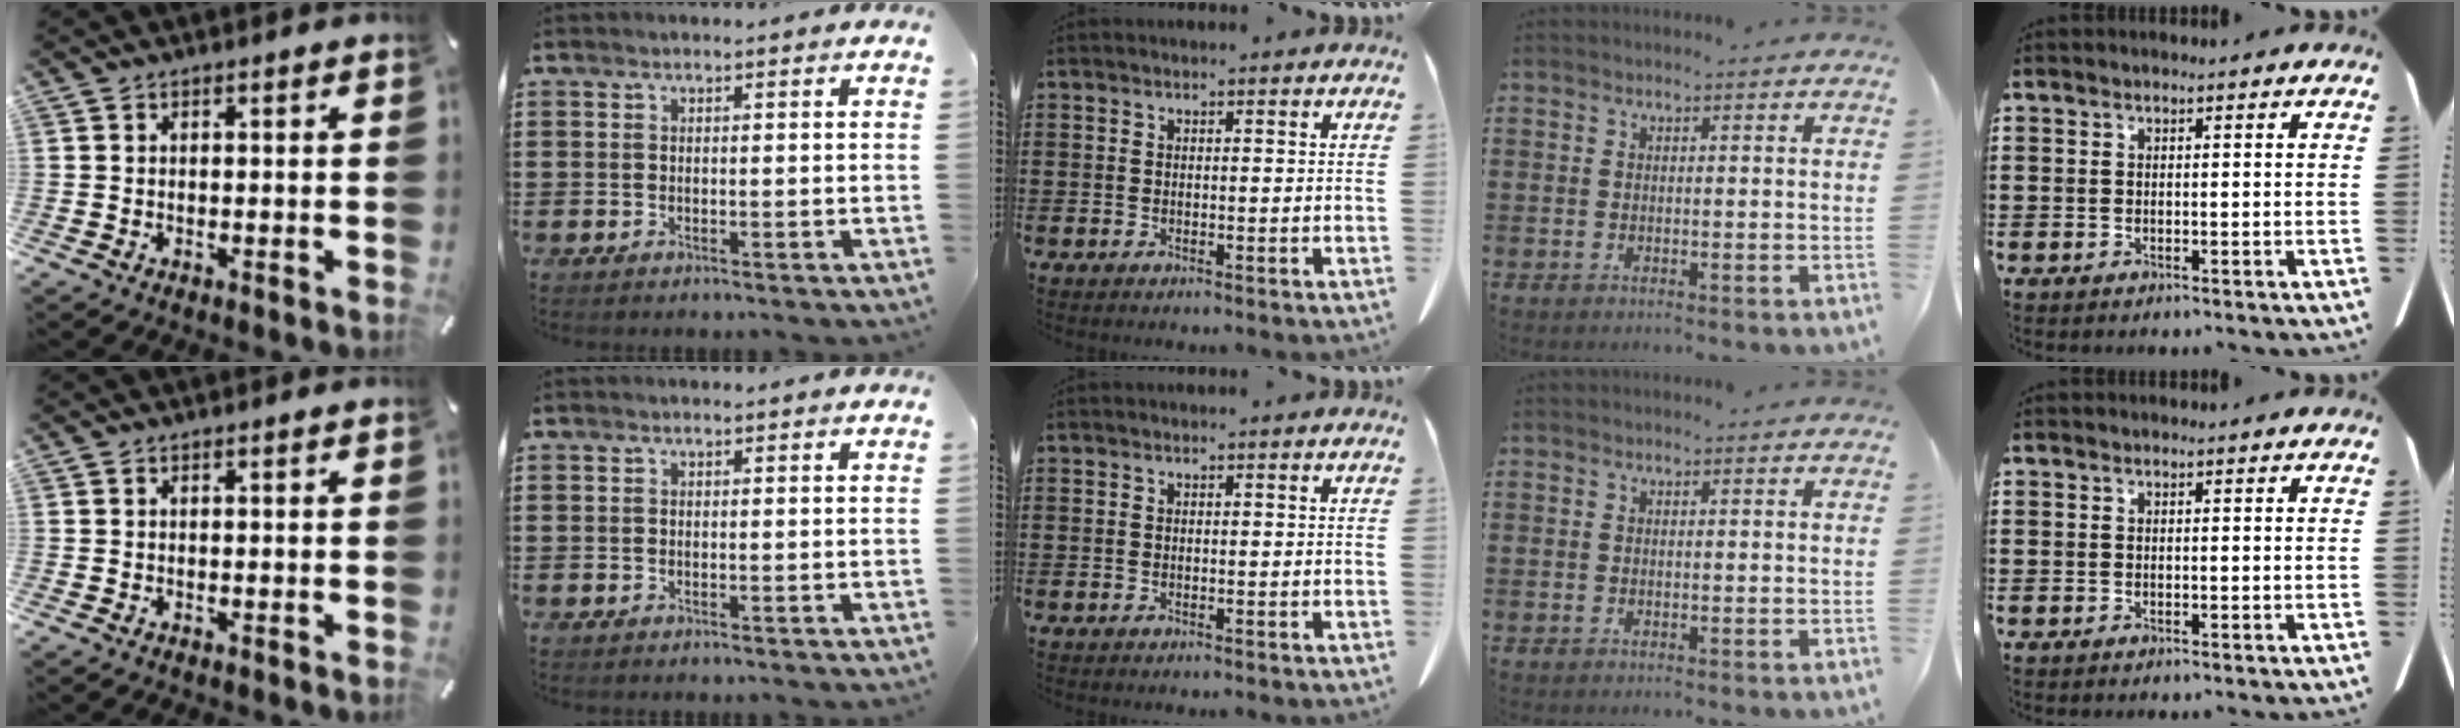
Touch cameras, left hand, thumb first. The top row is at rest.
{}